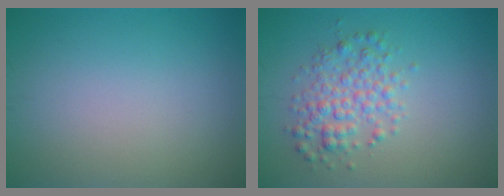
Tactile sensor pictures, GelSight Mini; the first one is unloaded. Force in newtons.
{"total": 3.4, "press": 3.4, "slide": 0.1}